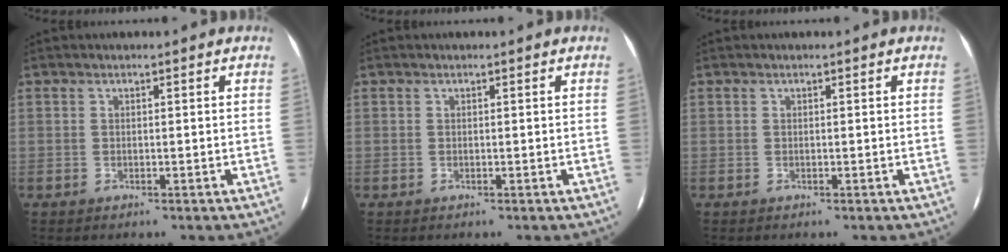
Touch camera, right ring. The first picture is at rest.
{"total": 0.0}
{"total": 0.0}